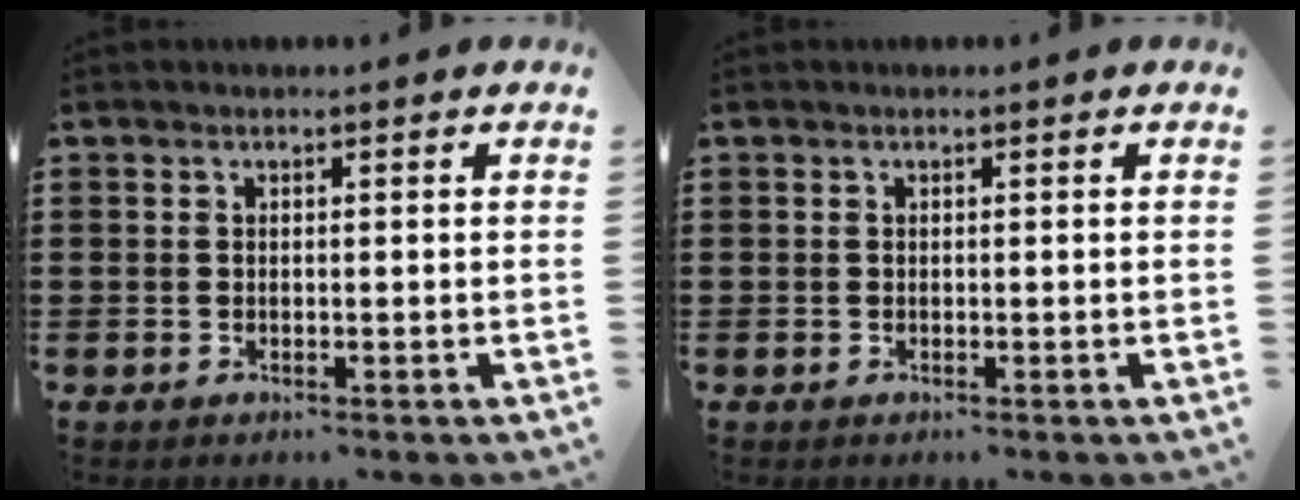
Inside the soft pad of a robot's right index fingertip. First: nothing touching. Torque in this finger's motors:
{"motor_torque": [1.06, 1.08, 0.00, 0.00]}